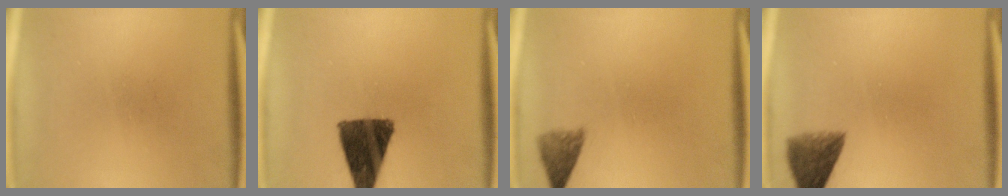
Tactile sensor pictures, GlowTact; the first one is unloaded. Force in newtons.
{"total": 12.4}
{"total": 2.8}
{"total": 5.7}